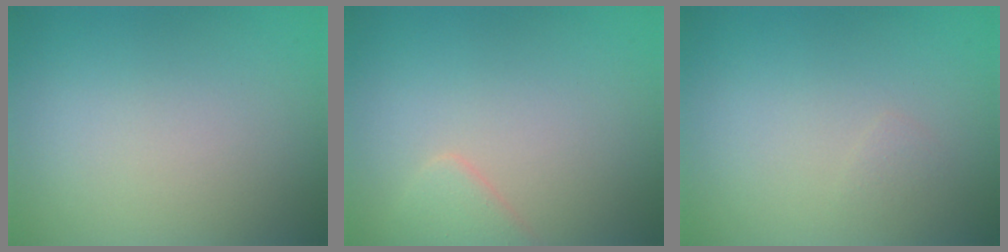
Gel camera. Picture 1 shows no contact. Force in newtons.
{"total": 1.9, "press": 1.9, "slide": 0.2}
{"total": 0.6, "press": 0.6, "slide": 0.0}